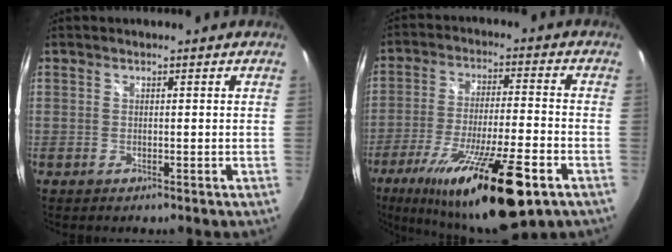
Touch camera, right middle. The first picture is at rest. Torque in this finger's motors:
{"motor_torque": [1.61, -0.52, 1.05, 0.21]}